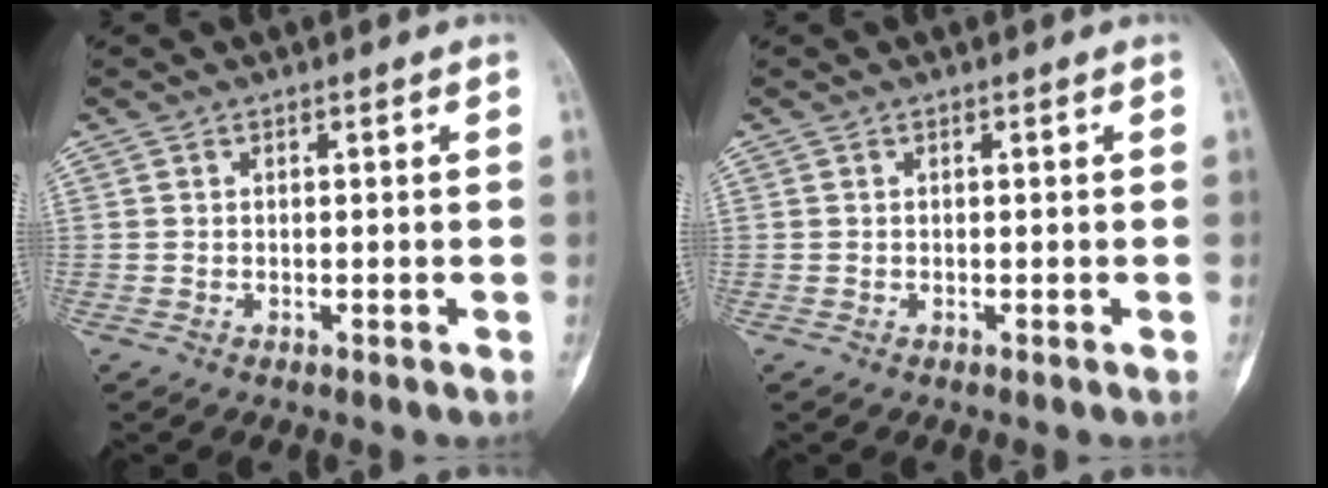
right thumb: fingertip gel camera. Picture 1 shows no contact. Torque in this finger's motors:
{"motor_torque": [0.00, 0.00, 0.00, 0.00, 0.01]}